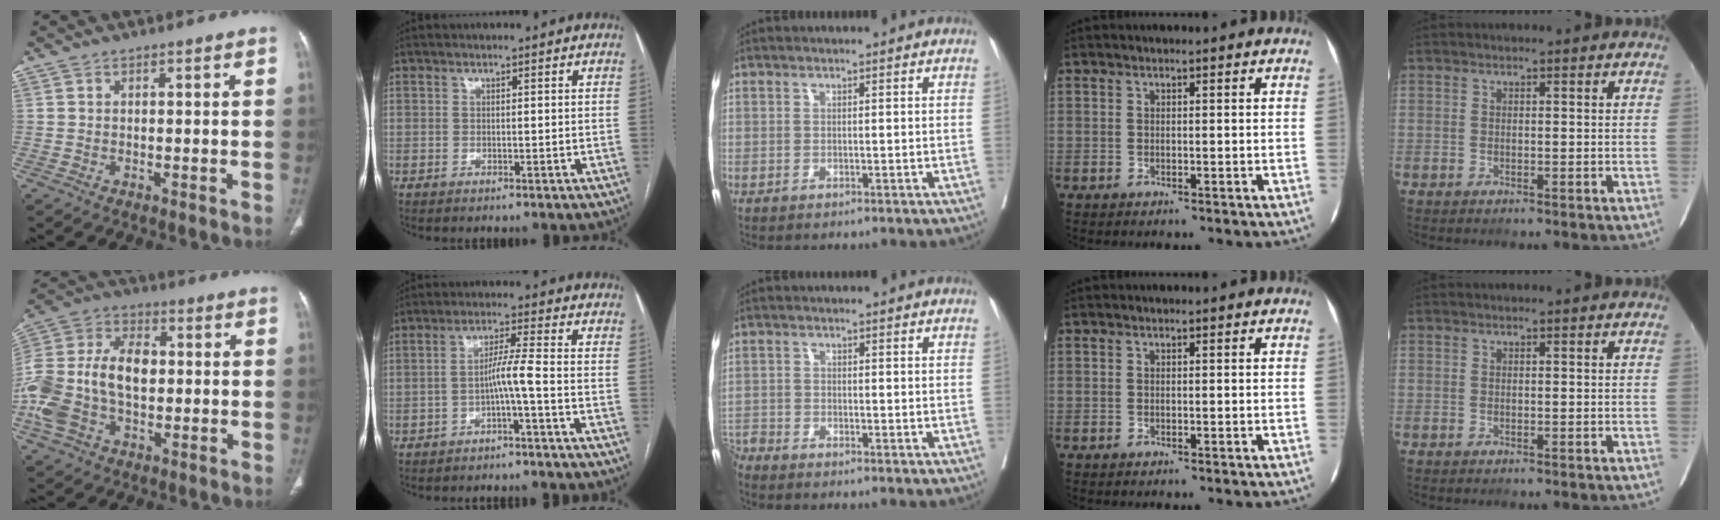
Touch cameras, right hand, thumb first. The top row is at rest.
{"thumb": {"total": 18.2, "force": [-1.2, 11.7, 13.8], "torque": [-0.295, 0.031, -0.023]}, "index": {"total": 4.2, "force": [-1.8, -0.8, 3.8], "torque": [-0.068, 0.011, -0.032]}, "middle": {"total": 3.2, "force": [-3.2, -0.2, 0.2], "torque": [0.002, -0.011, -0.064]}}